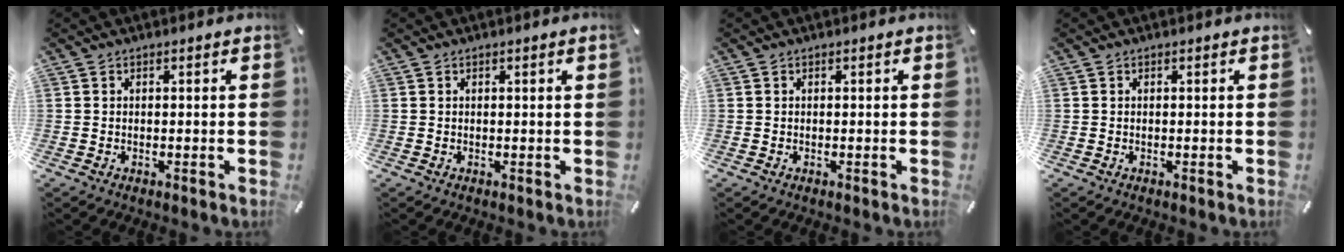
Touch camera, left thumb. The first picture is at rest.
{"total": 0.7, "force": [0.2, -0.1, 0.6], "torque": [-0.009, -0.001, 0.003]}
{"total": 0.0}
{"total": 0.0}